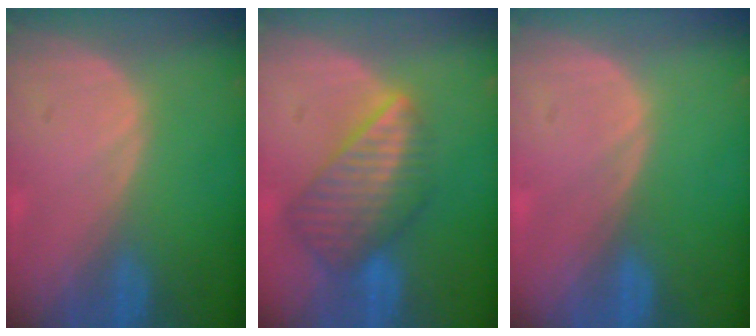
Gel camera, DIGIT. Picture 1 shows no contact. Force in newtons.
{"total": 8.4, "press": 7.5, "slide": 3.8}
{"total": 0.0}